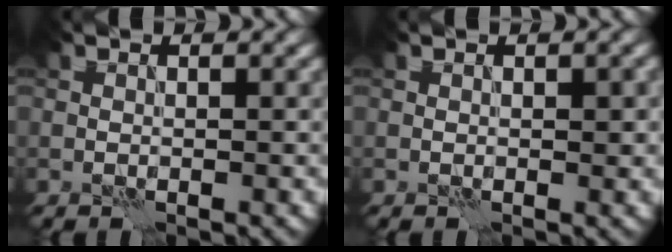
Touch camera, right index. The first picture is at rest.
{"total": 0.9, "force": [0.1, 0.4, 0.8], "torque": [-0.007, 0.000, 0.002]}